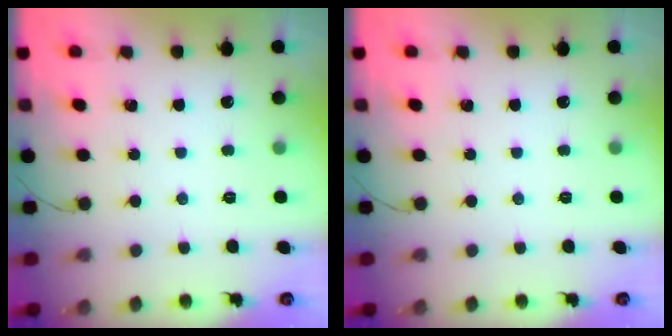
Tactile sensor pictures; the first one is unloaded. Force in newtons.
{"total": 0.0}